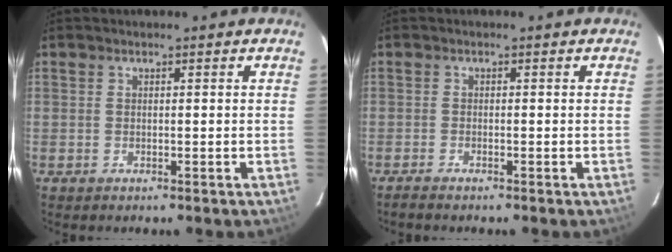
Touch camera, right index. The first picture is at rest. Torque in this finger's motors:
{"motor_torque": [-0.18, -0.22, 0.02, 0.01]}